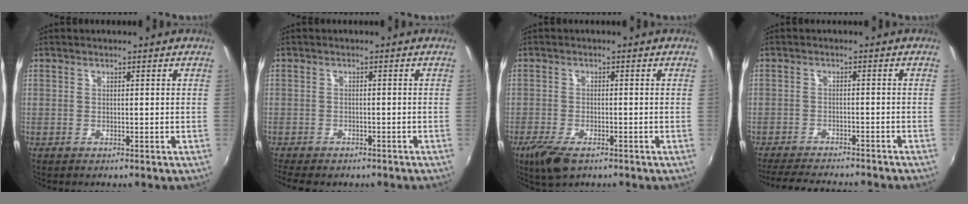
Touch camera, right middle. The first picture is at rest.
{"total": 6.4, "force": [-5.2, 2.4, 2.8], "torque": [-0.072, -0.023, -0.079]}
{"total": 6.4, "force": [-4.2, 2.4, 4.1], "torque": [-0.103, -0.024, -0.077]}
{"total": 11.8, "force": [-10.6, 2.0, 4.9], "torque": [-0.111, -0.018, -0.159]}